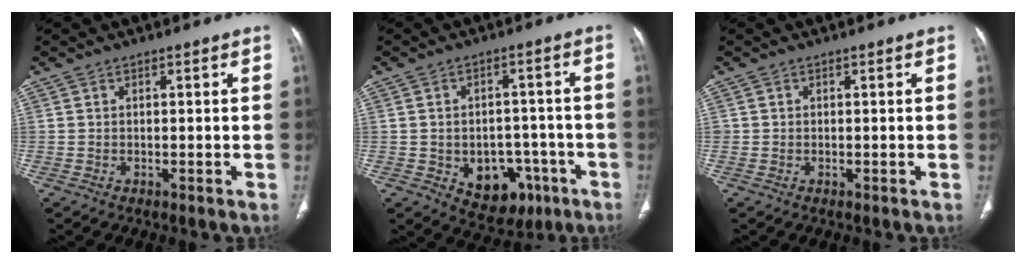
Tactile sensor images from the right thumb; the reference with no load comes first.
{"total": 11.2, "force": [-4.2, 8.2, 6.3], "torque": [-0.047, 0.033, -0.042]}
{"total": 0.5, "force": [0.0, 0.5, 0.0], "torque": [0.005, 0.005, -0.003]}